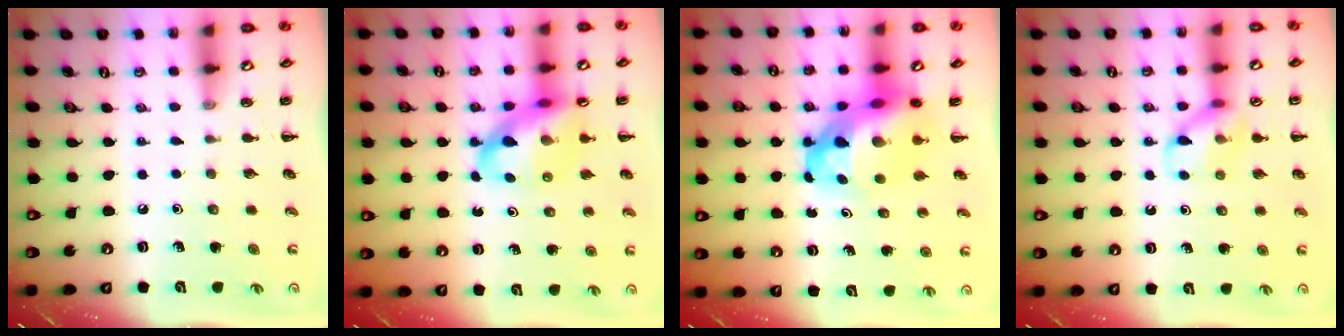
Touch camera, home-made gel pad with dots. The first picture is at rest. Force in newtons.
{"total": 12.9, "press": 12.3, "slide": 3.8}
{"total": 12.5, "press": 12.0, "slide": 3.4}
{"total": 10.7, "press": 10.7, "slide": 0.9}